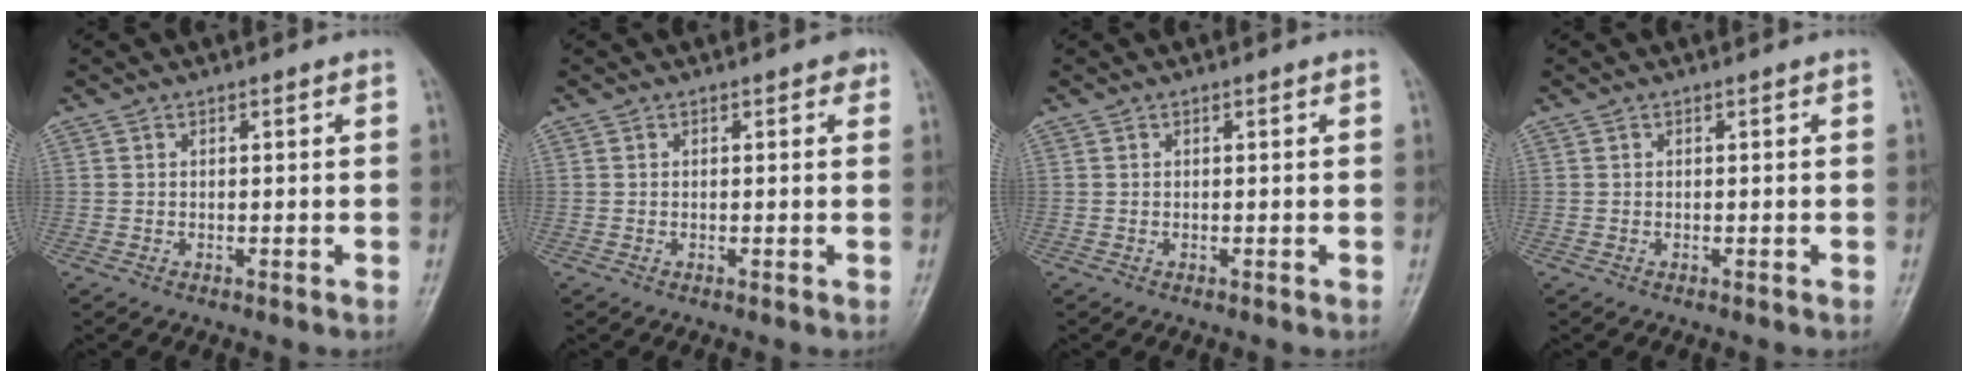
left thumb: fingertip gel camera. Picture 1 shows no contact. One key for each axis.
{"total": 1.2, "fx": 0.6, "fy": 0.7, "fz": 0.8, "tx": 0.001, "ty": 0.000, "tz": 0.002}
{"total": 0.0}
{"total": 0.0}